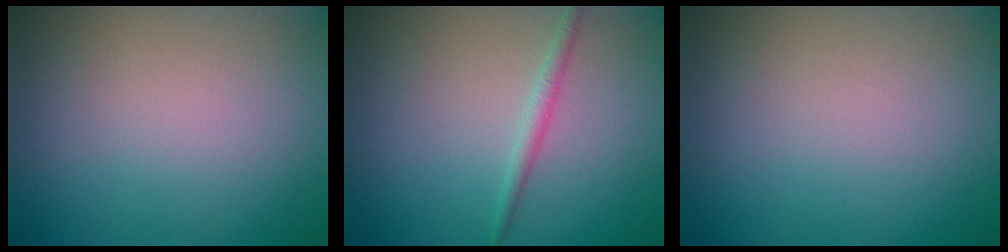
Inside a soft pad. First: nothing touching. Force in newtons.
{"total": 1.3, "press": 1.3, "slide": 0.1}
{"total": 0.0}